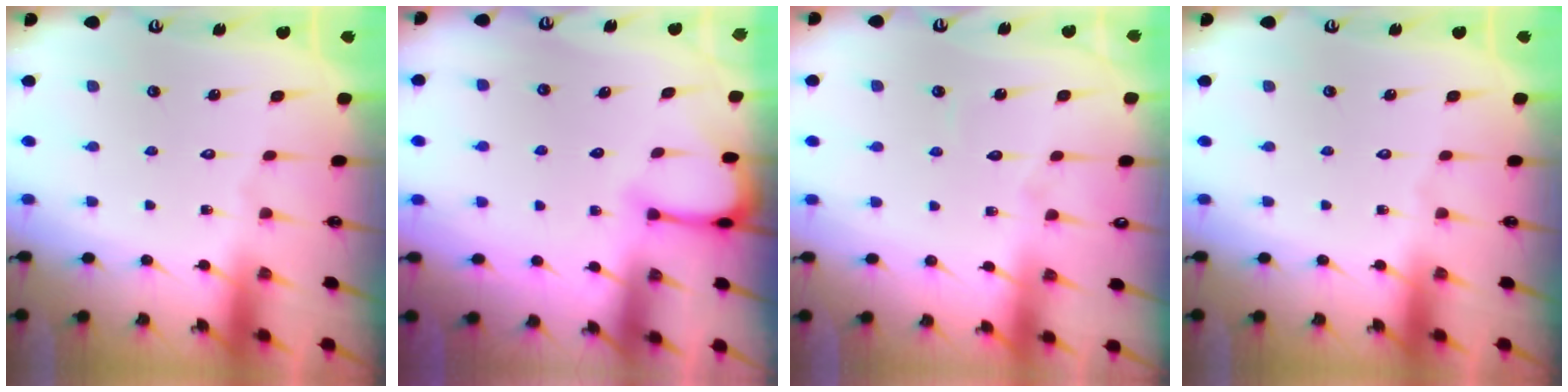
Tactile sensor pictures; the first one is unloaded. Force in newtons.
{"total": 3.8, "press": 3.8, "slide": 0.4}
{"total": 2.7, "press": 2.7, "slide": 0.2}
{"total": 0.0}